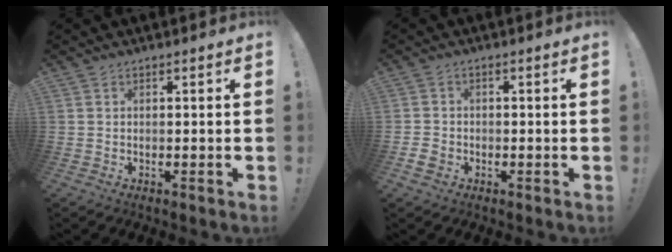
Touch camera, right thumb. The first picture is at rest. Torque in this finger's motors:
{"motor_torque": [-0.08, 0.09, 0.14, -0.01, 0.13]}